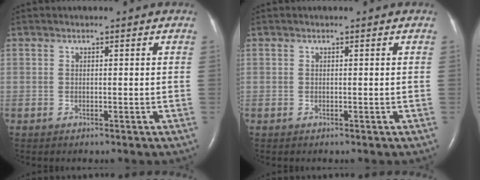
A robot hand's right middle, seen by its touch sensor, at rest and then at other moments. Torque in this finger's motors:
{"motor_torque": [0.06, 0.04, 0.03, 0.01]}